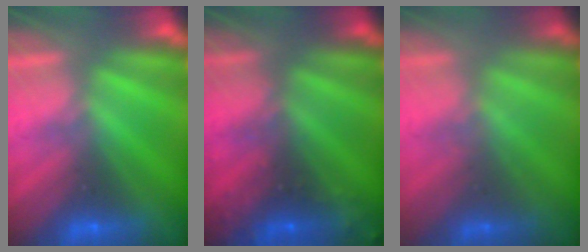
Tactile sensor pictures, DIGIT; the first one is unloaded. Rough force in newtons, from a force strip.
{"total": 8.0}
{"total": 1.8}